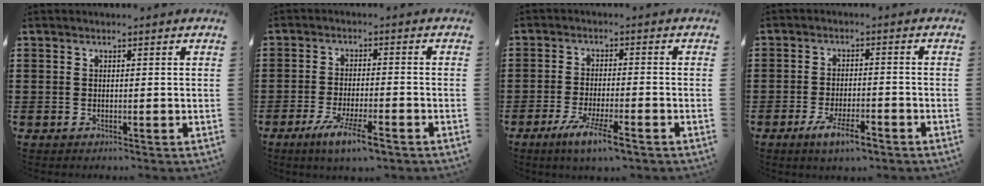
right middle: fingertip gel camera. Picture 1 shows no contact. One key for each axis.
{"total": 6.0, "fx": -3.7, "fy": 0.9, "fz": 4.6, "tx": -0.092, "ty": -0.010, "tz": -0.066}
{"total": 5.7, "fx": -3.6, "fy": 0.7, "fz": 4.4, "tx": -0.089, "ty": -0.011, "tz": -0.064}
{"total": 5.2, "fx": -3.1, "fy": 1.5, "fz": 3.9, "tx": -0.073, "ty": 0.001, "tz": -0.056}